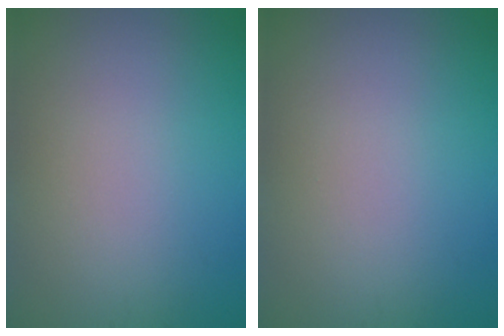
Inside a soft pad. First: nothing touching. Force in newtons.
{"total": 0.0}